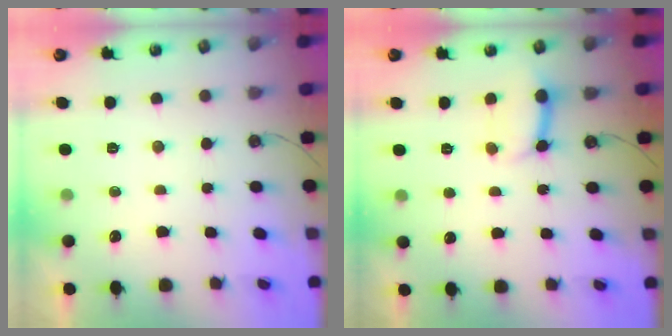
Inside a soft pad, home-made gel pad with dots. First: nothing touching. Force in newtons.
{"total": 8.9, "press": 8.8, "slide": 0.7}